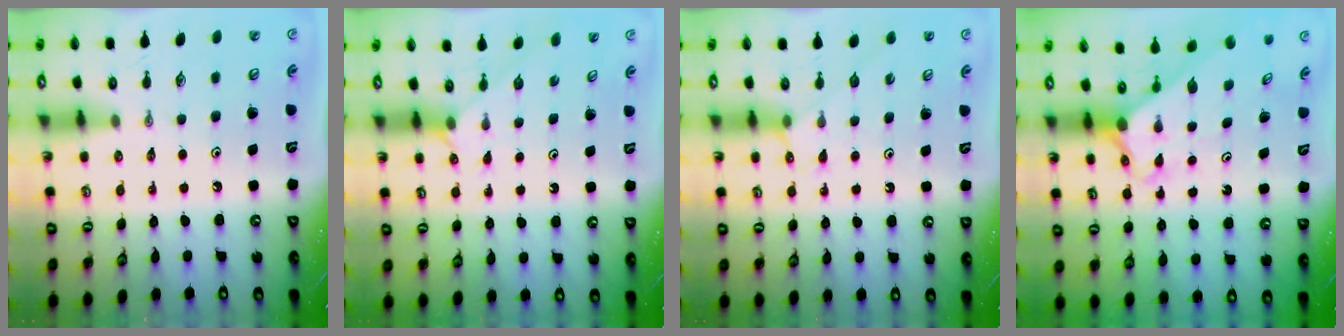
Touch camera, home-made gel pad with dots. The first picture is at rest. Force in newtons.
{"total": 2.0, "press": 1.9, "slide": 0.4}
{"total": 5.0, "press": 5.0, "slide": 0.4}
{"total": 2.7, "press": 2.7, "slide": 0.1}